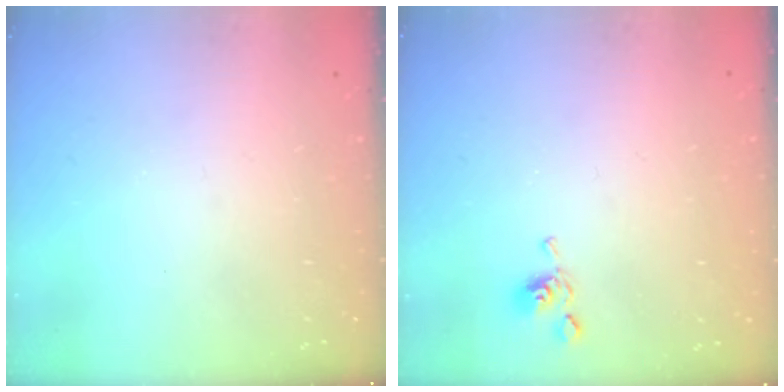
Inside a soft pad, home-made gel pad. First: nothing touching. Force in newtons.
{"total": 5.7, "press": 5.7, "slide": 0.0}